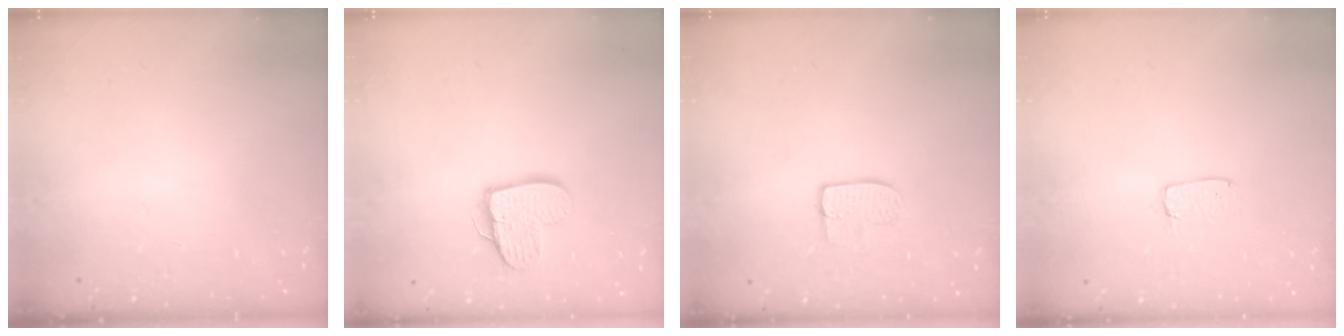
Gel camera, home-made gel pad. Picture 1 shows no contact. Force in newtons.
{"total": 11.9, "press": 11.8, "slide": 1.1}
{"total": 6.9, "press": 6.9, "slide": 0.2}
{"total": 3.9, "press": 3.9, "slide": 0.3}